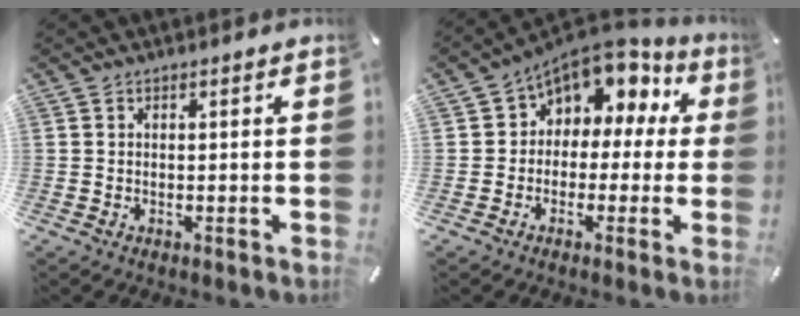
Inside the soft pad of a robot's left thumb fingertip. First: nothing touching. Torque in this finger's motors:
{"motor_torque": [2.13, 2.63, 0.95, 0.57, 0.04]}